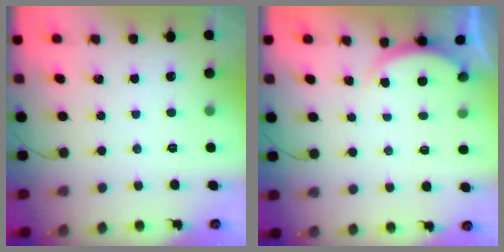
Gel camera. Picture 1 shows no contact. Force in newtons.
{"total": 2.2, "press": 2.2, "slide": 0.6}